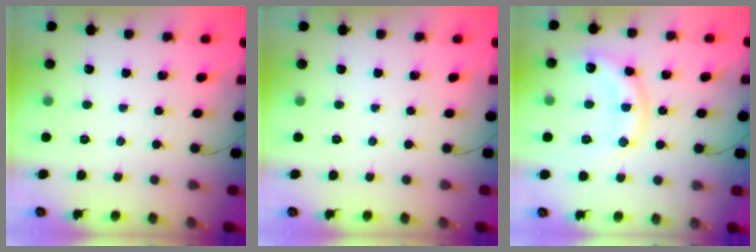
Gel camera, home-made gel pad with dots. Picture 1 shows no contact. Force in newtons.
{"total": 0.0}
{"total": 14.7, "press": 14.7, "slide": 1.0}